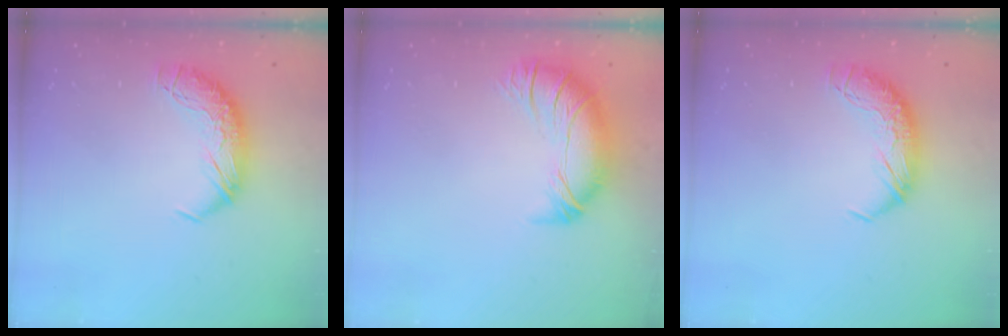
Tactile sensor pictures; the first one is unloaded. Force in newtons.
{"total": 2.8, "press": 0.9, "slide": 2.6}
{"total": 0.0}